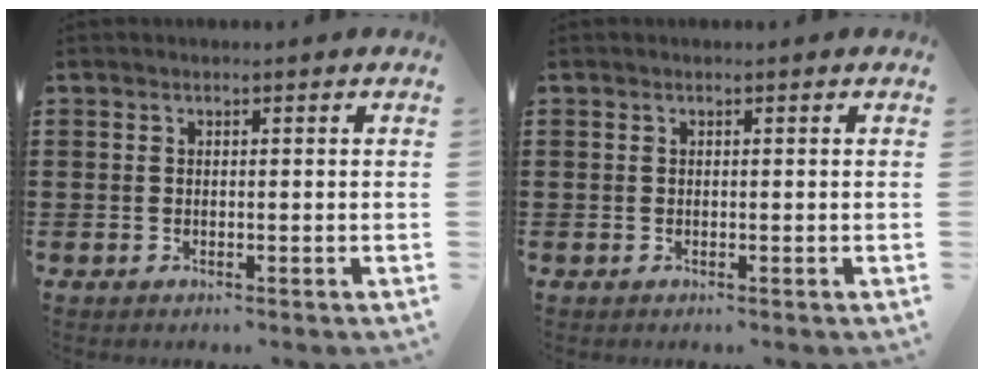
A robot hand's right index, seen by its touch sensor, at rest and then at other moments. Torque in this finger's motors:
{"motor_torque": [0.21, 0.03, 0.01, 0.01]}